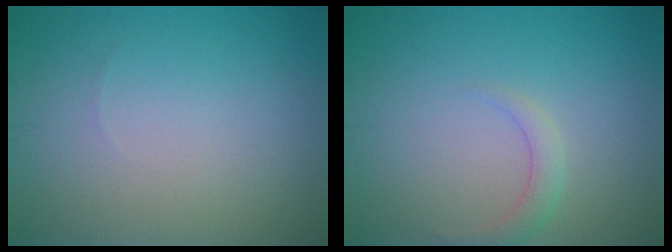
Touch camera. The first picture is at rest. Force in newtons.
{"total": 1.5, "press": 1.5, "slide": 0.1}